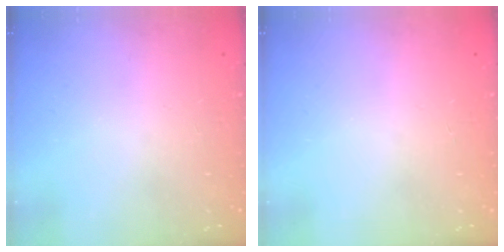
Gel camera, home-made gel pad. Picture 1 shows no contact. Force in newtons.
{"total": 0.0}